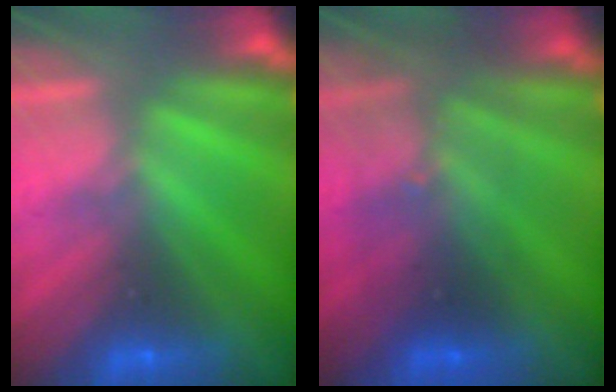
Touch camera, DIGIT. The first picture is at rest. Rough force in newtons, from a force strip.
{"total": 2.9}